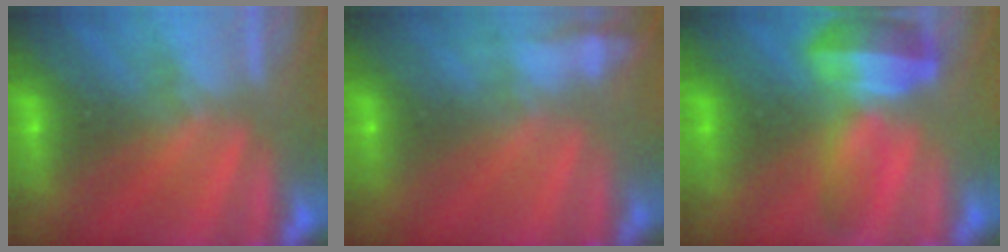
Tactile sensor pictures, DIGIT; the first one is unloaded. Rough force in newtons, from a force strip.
{"total": 7.6}
{"total": 5.7}